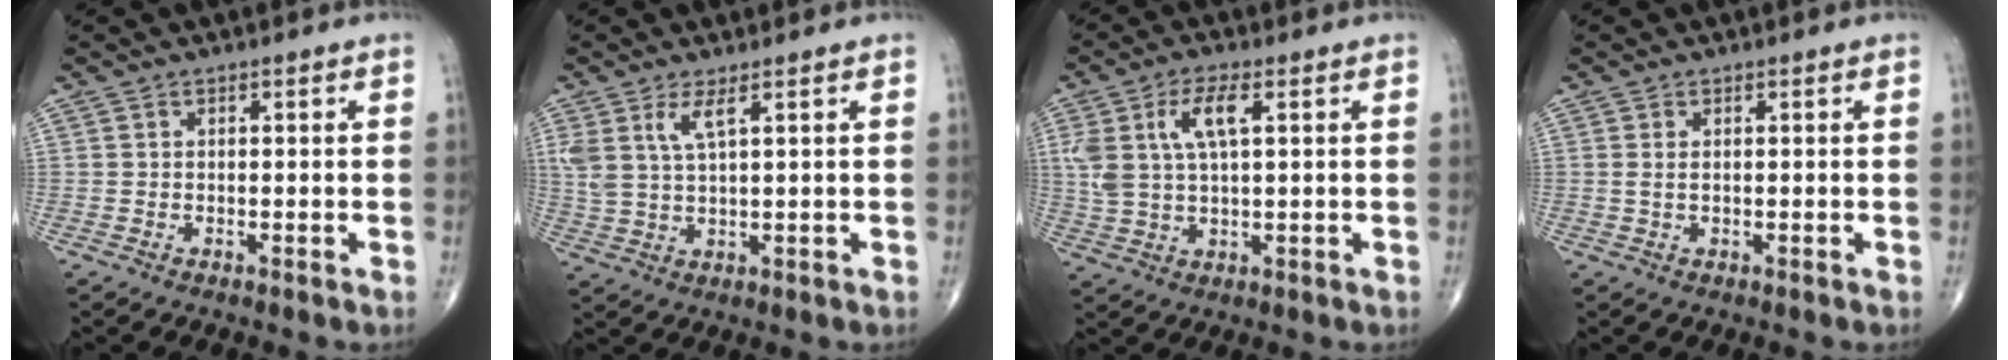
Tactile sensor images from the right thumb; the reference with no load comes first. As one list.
[{"total": 4.9, "force": [2.5, 1.3, 4.1], "torque": [-0.097, -0.012, 0.059]}, {"total": 8.8, "force": [2.8, 3.4, 7.6], "torque": [-0.168, 0.005, 0.058]}, {"total": 1.0, "force": [0.2, 0.4, 0.9], "torque": [-0.023, 0.004, 0.007]}]